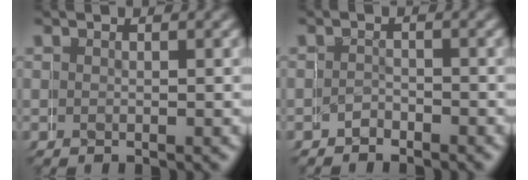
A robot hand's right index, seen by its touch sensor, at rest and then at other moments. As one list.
[{"total": 2.7, "force": [-2.1, 1.0, -1.5], "torque": [0.019, -0.003, -0.035]}]